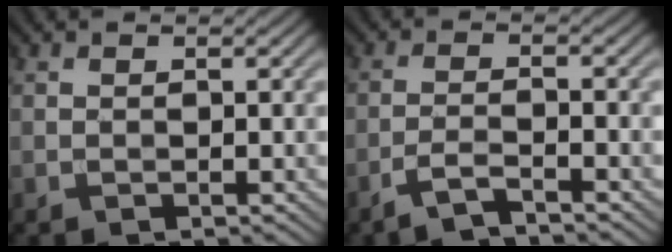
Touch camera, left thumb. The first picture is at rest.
{"total": 3.5, "force": [-2.6, 0.6, 2.3], "torque": [-0.039, 0.006, -0.065]}